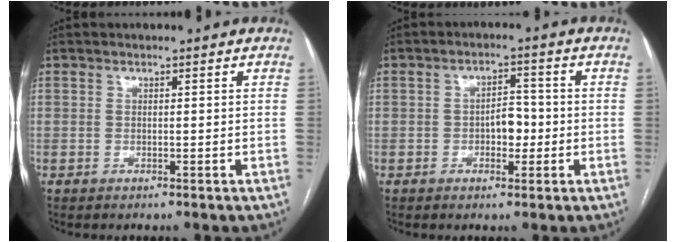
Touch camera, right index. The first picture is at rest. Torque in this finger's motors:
{"motor_torque": [0.81, 0.24, 0.05, 0.05]}